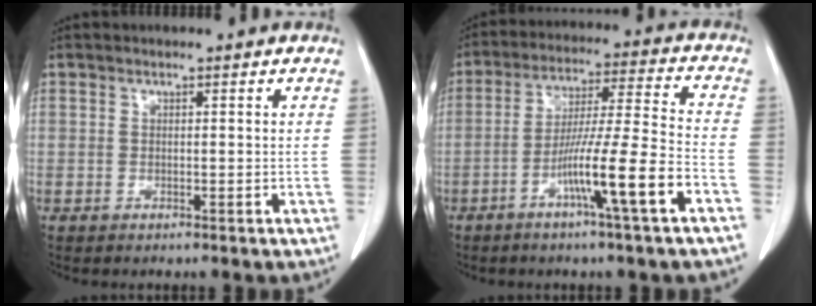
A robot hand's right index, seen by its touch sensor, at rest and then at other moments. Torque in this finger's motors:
{"motor_torque": [1.62, -0.52, 0.65, 0.21]}